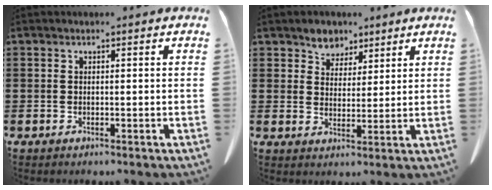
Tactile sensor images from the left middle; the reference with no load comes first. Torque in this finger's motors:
{"motor_torque": [1.24, 0.90, 0.08, 0.02]}